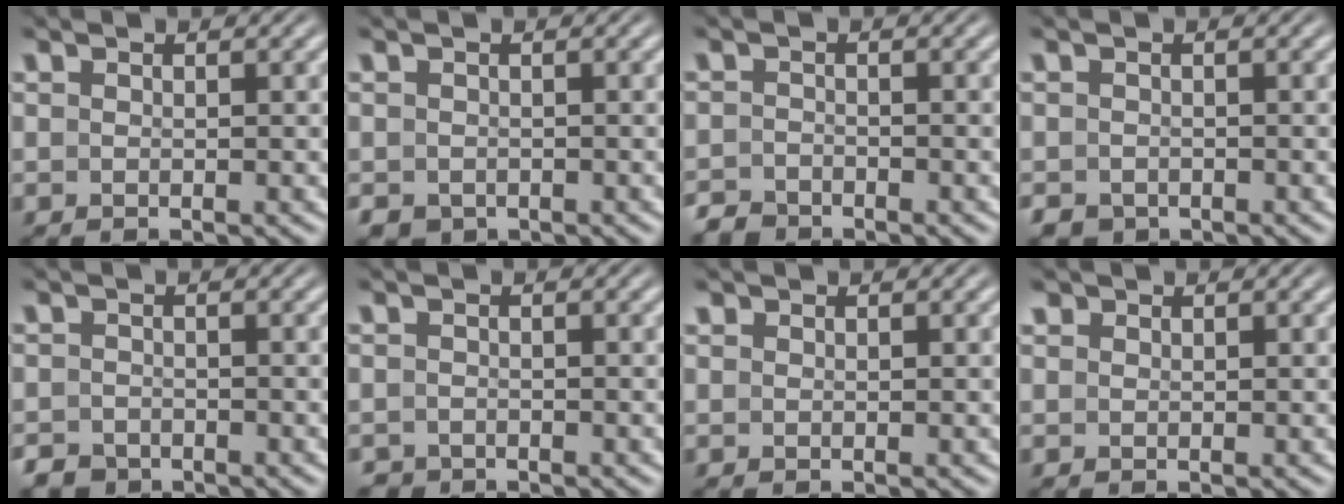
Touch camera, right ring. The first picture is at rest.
{"total": 3.0, "force": [-2.1, 2.0, 0.8], "torque": [-0.025, -0.022, -0.024]}
{"total": 2.4, "force": [-2.3, 0.6, -0.2], "torque": [0.001, -0.015, -0.037]}
{"total": 2.8, "force": [-2.2, 1.7, 0.6], "torque": [-0.017, -0.022, -0.028]}
{"total": 2.9, "force": [-2.6, 1.3, 0.1], "torque": [-0.002, -0.020, -0.039]}
{"total": 1.8, "force": [-1.7, 0.6, -0.2], "torque": [-0.002, -0.018, -0.023]}
{"total": 0.0}
{"total": 0.5, "force": [0.5, 0.1, 0.1], "torque": [-0.007, -0.007, 0.018]}